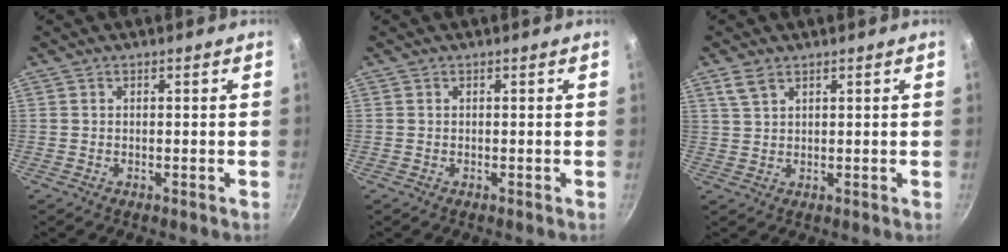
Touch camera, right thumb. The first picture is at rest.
{"total": 0.0}
{"total": 3.4, "force": [2.2, 1.7, 1.9], "torque": [-0.035, -0.003, 0.046]}